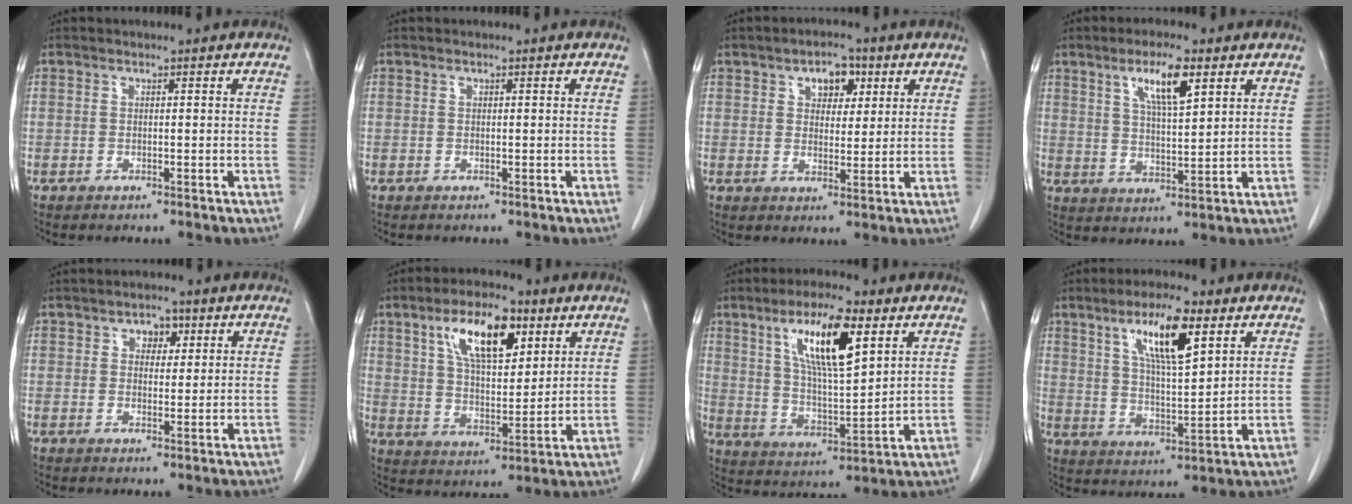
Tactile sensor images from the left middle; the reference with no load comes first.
{"total": 0.0}
{"total": 5.2, "force": [2.5, 3.0, 3.4], "torque": [-0.045, 0.012, 0.038]}
{"total": 7.7, "force": [4.0, 1.4, 6.4], "torque": [-0.118, -0.001, 0.072]}
{"total": 3.2, "force": [1.5, 2.1, 2.0], "torque": [-0.026, 0.007, 0.023]}
{"total": 12.3, "force": [6.0, 4.7, 9.6], "torque": [-0.167, 0.012, 0.110]}
{"total": 13.4, "force": [6.3, 2.7, 11.5], "torque": [-0.211, 0.003, 0.117]}
{"total": 11.3, "force": [5.7, 2.1, 9.5], "torque": [-0.172, 0.002, 0.103]}